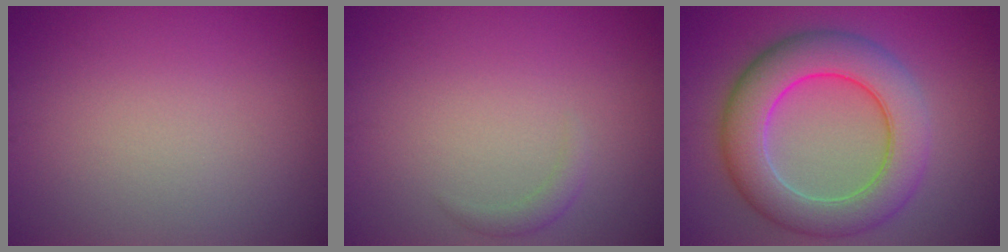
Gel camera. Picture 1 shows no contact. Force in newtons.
{"total": 1.0, "press": 1.0, "slide": 0.0}
{"total": 8.5, "press": 8.5, "slide": 0.1}